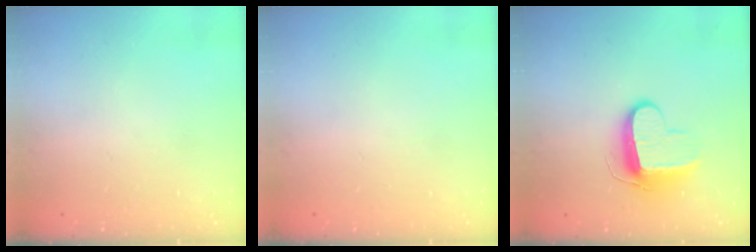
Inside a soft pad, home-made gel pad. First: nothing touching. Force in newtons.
{"total": 0.0}
{"total": 9.6, "press": 9.6, "slide": 0.6}